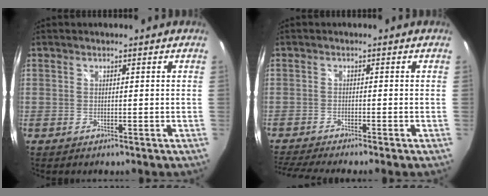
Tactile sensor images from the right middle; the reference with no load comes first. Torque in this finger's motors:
{"motor_torque": [1.11, -1.02, 0.12, 0.06]}